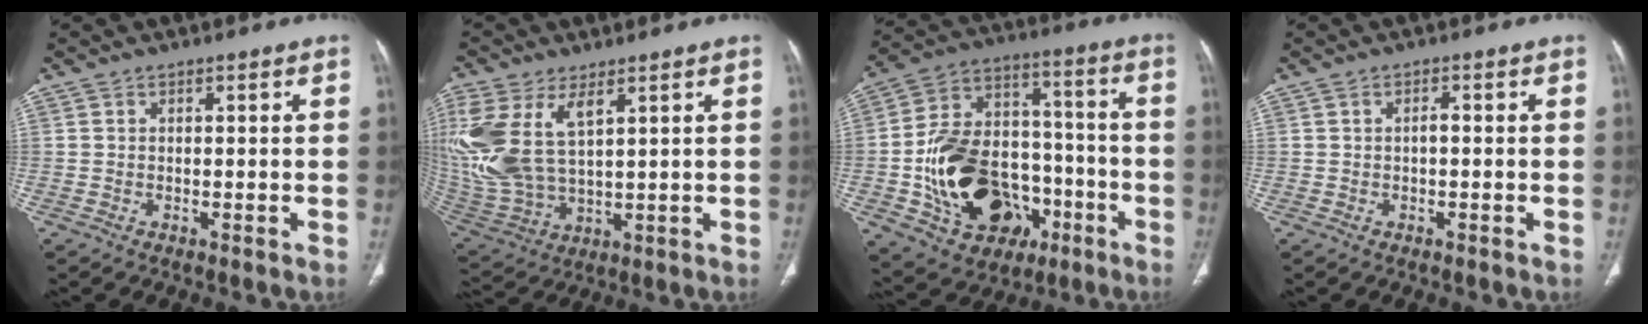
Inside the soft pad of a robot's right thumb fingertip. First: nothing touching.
{"total": 17.7, "force": [6.1, 9.2, 13.8], "torque": [-0.324, -0.018, 0.132]}
{"total": 25.8, "force": [-7.7, 17.9, 17.0], "torque": [-0.274, 0.047, -0.104]}
{"total": 1.0, "force": [-0.1, 0.5, 0.9], "torque": [-0.016, 0.002, -0.004]}